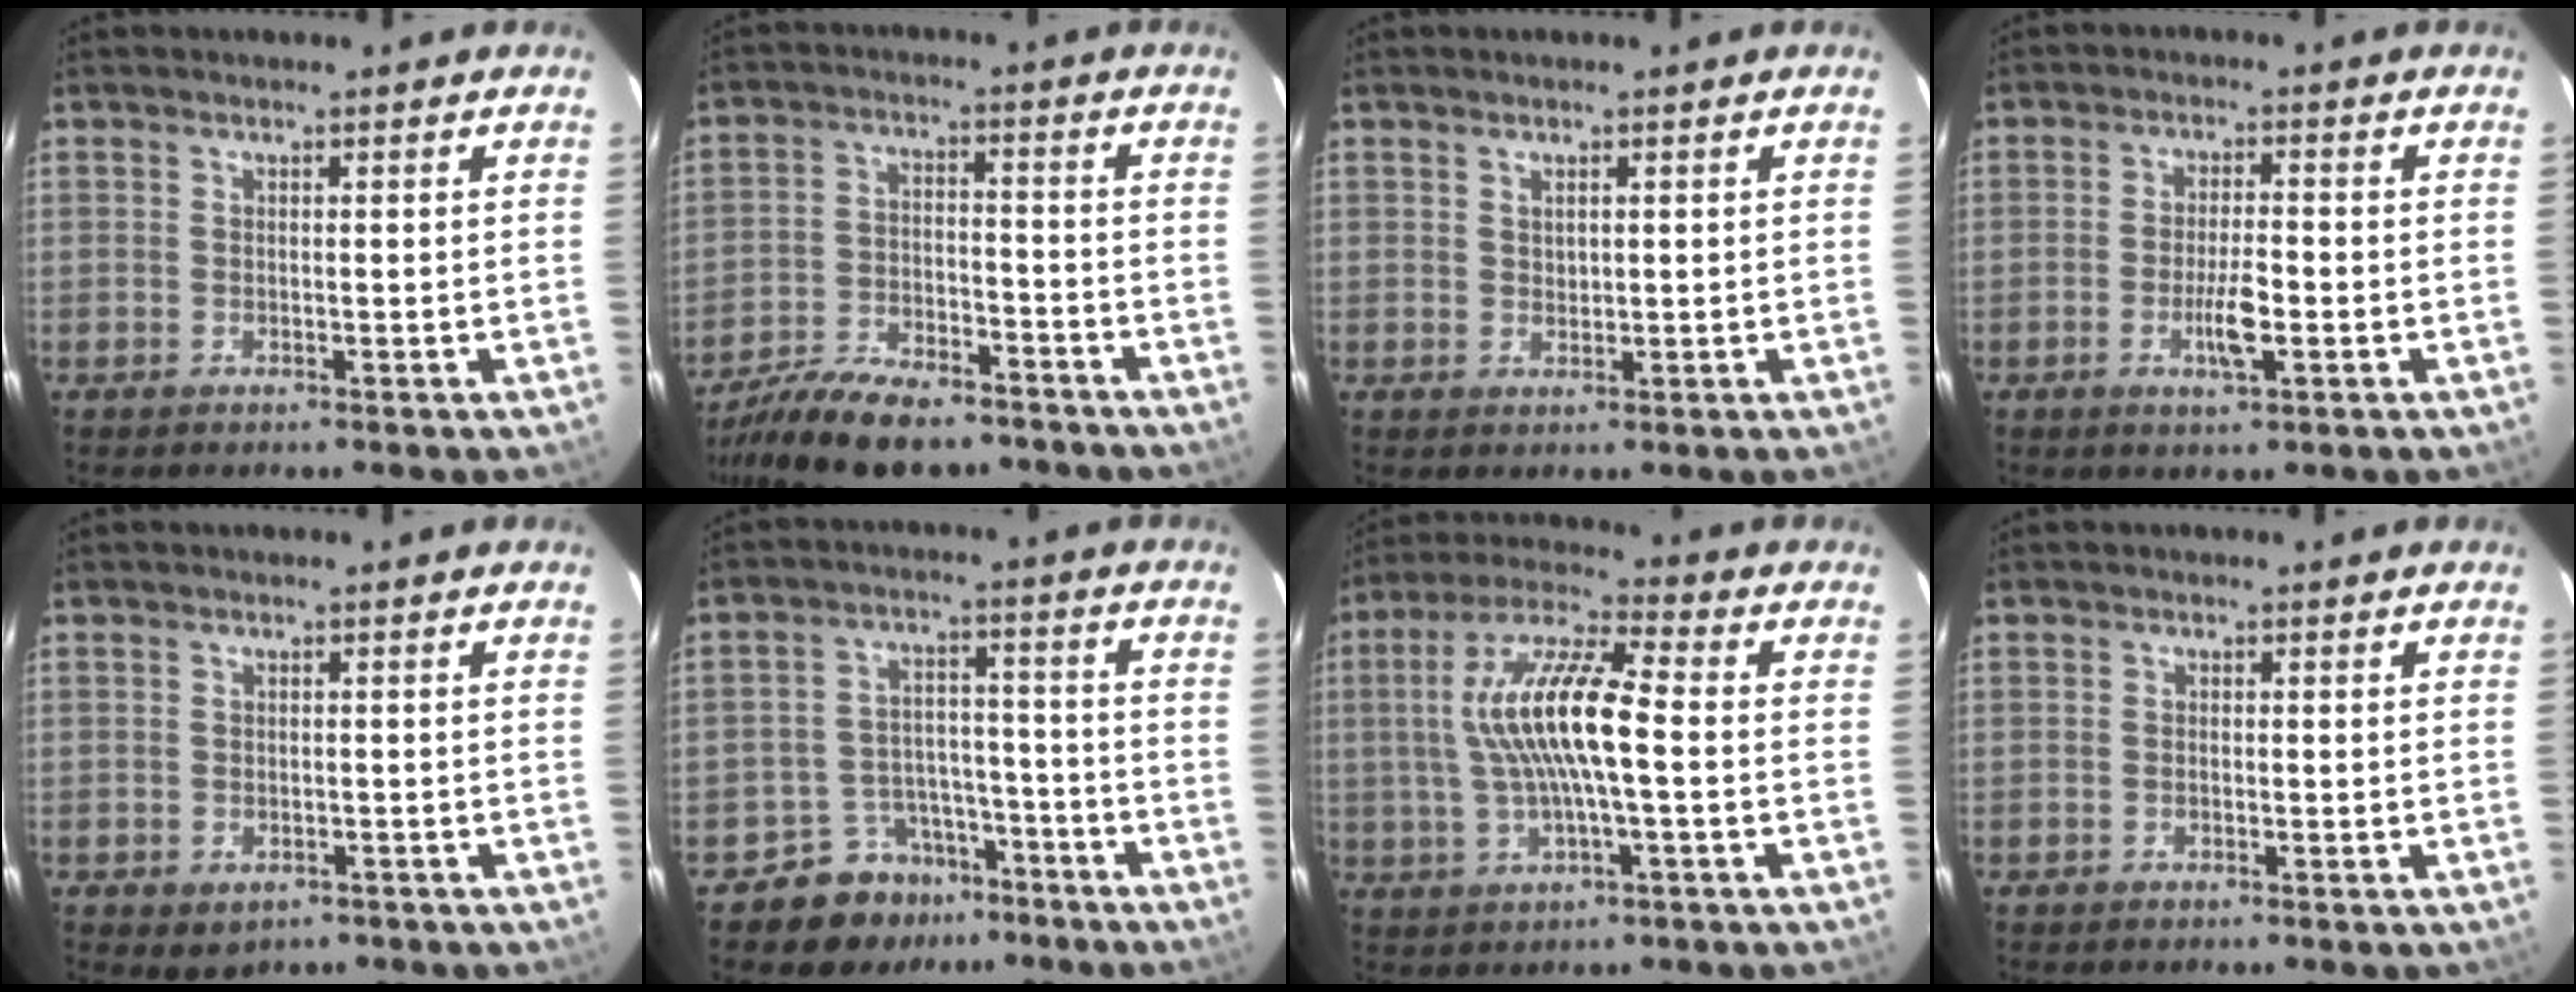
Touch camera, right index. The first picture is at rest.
{"total": 15.4, "force": [-12.7, 5.3, 6.8], "torque": [-0.150, -0.010, -0.206]}
{"total": 1.3, "force": [0.7, 0.8, 0.6], "torque": [-0.009, 0.002, 0.016]}
{"total": 5.5, "force": [-1.8, 1.4, 5.0], "torque": [-0.097, -0.003, -0.033]}
{"total": 3.5, "force": [-1.6, 2.7, 1.4], "torque": [-0.032, -0.006, -0.012]}
{"total": 8.8, "force": [-6.5, 5.9, 0.9], "torque": [-0.025, 0.038, -0.091]}
{"total": 13.3, "force": [0.0, 2.6, 13.0], "torque": [-0.253, 0.015, -0.005]}
{"total": 0.7, "force": [-0.3, 0.4, 0.5], "torque": [-0.010, 0.002, -0.006]}